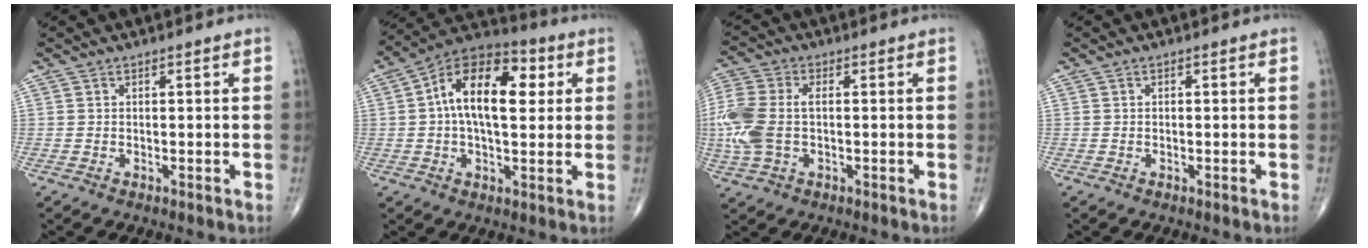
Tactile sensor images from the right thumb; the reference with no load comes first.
{"total": 16.3, "force": [2.9, 8.7, 13.5], "torque": [-0.206, 0.025, 0.037]}
{"total": 12.2, "force": [-0.6, 7.2, 9.8], "torque": [-0.262, 0.013, -0.010]}
{"total": 0.0}